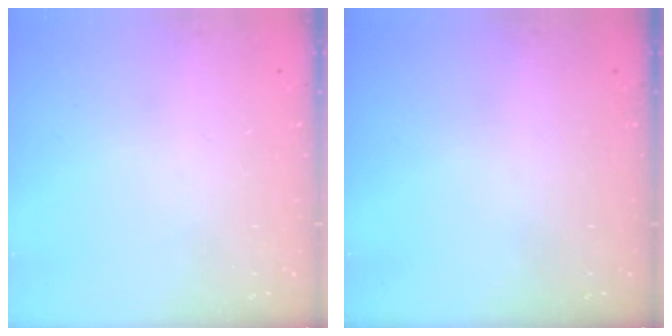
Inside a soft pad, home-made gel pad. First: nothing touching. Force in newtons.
{"total": 0.0}